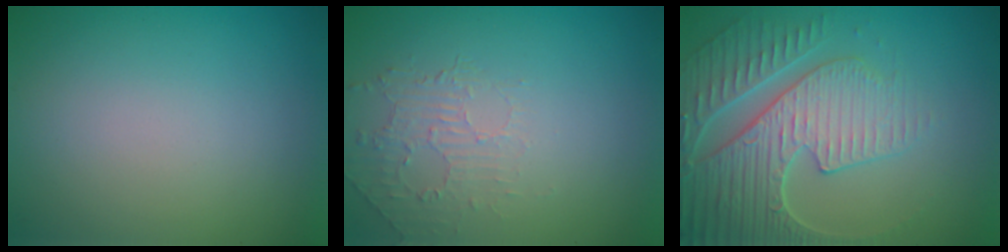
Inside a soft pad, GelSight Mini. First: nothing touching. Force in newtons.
{"total": 2.0, "press": 0.6, "slide": 1.9}
{"total": 6.4, "press": 5.4, "slide": 3.5}